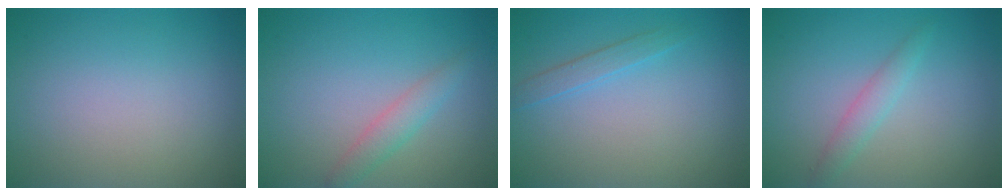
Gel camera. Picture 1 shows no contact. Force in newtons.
{"total": 2.0, "press": 2.0, "slide": 0.0}
{"total": 1.4, "press": 1.4, "slide": 0.0}
{"total": 1.7, "press": 1.7, "slide": 0.1}